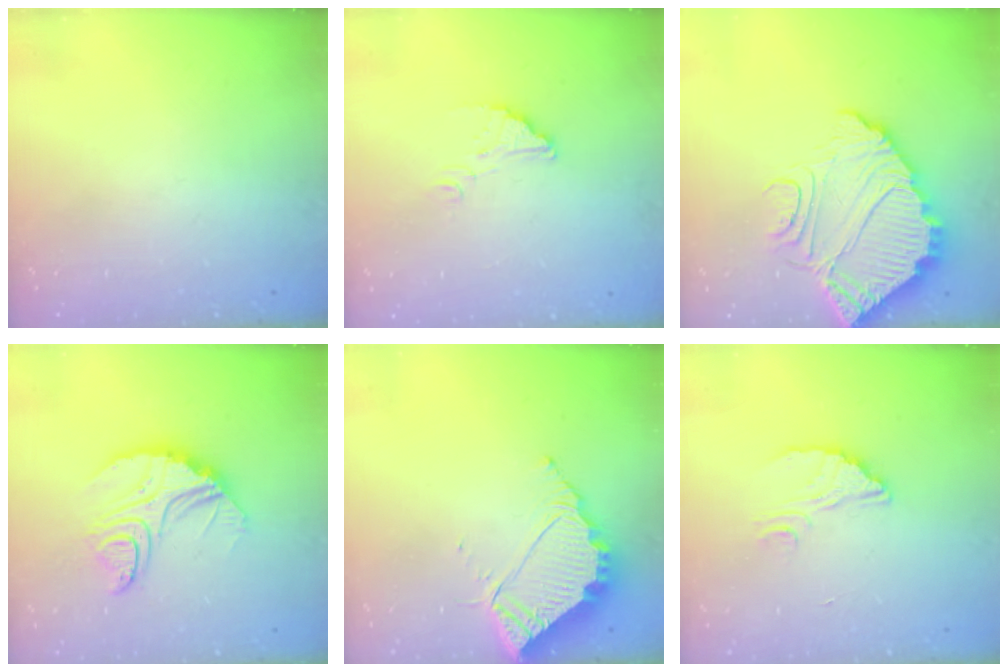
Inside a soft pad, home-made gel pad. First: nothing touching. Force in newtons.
{"total": 2.9, "press": 2.9, "slide": 0.2}
{"total": 13.3, "press": 13.2, "slide": 1.0}
{"total": 12.5, "press": 12.4, "slide": 1.0}
{"total": 8.3, "press": 8.3, "slide": 0.5}
{"total": 2.9, "press": 2.9, "slide": 0.0}